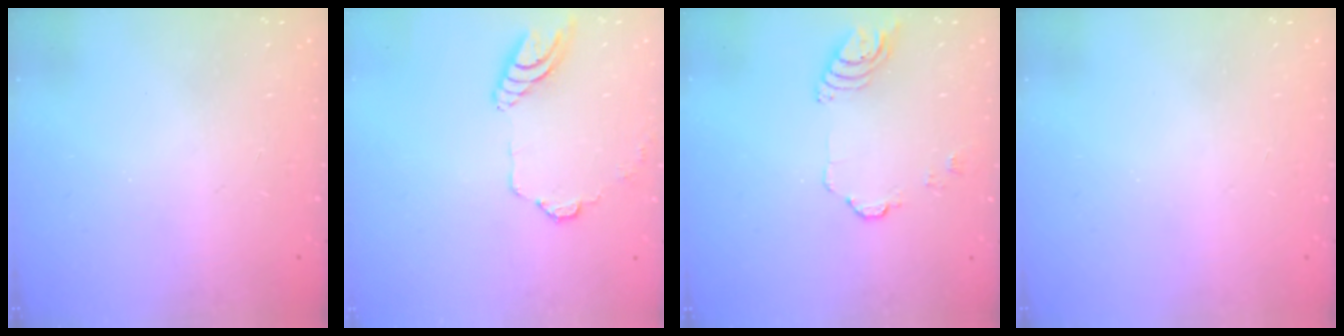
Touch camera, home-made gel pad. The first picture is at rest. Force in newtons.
{"total": 11.5, "press": 11.4, "slide": 1.6}
{"total": 7.3, "press": 7.3, "slide": 0.6}
{"total": 0.0}